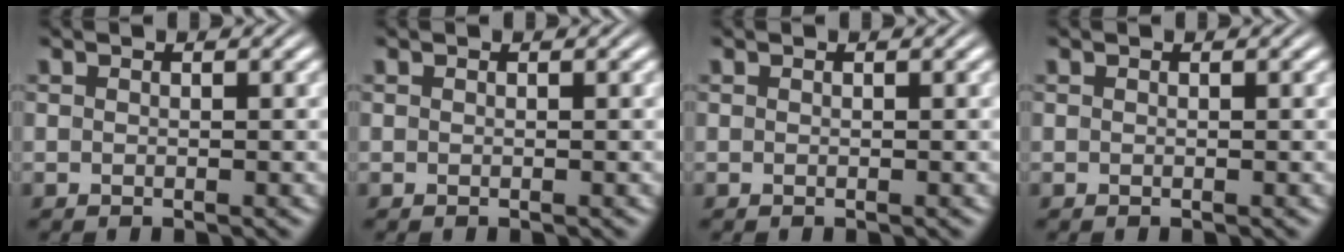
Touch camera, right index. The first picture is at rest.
{"total": 0.0}
{"total": 0.0}
{"total": 0.0}